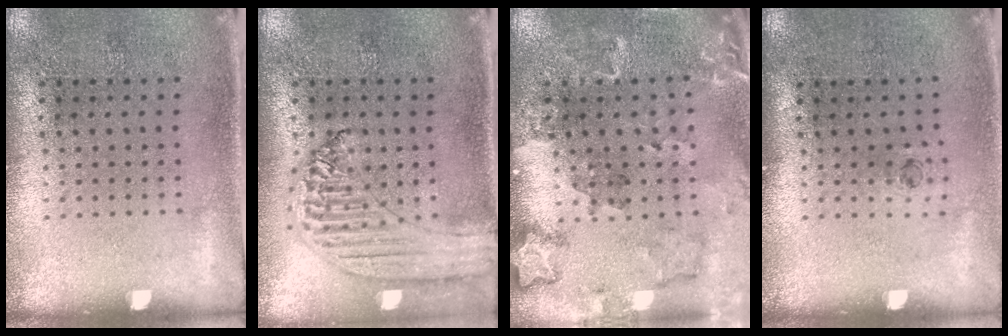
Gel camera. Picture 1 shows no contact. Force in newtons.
{"total": 1.3, "press": 1.3, "slide": 0.1}
{"total": 1.8, "press": 1.8, "slide": 0.2}
{"total": 0.6, "press": 0.3, "slide": 0.5}